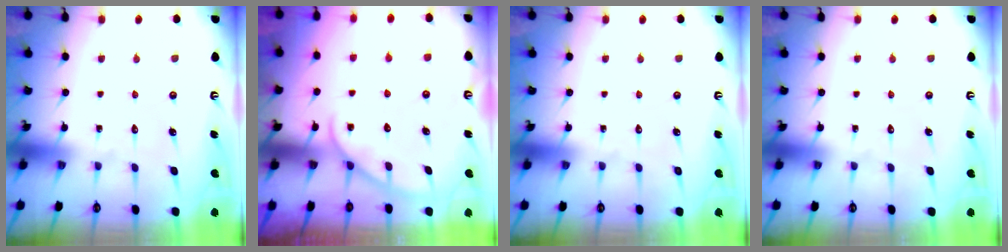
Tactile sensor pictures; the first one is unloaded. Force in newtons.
{"total": 2.7, "press": 2.7, "slide": 0.3}
{"total": 0.0}
{"total": 0.0}